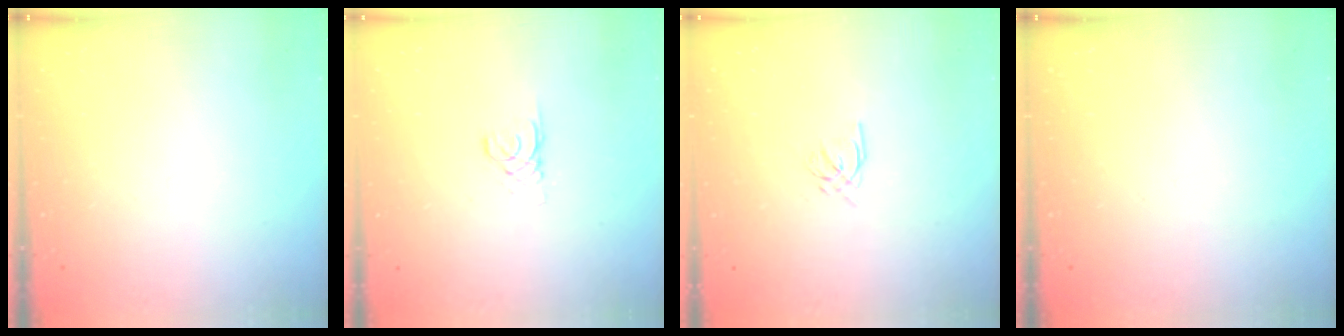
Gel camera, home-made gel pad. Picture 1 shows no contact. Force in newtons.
{"total": 1.3, "press": 1.3, "slide": 0.1}
{"total": 2.4, "press": 2.4, "slide": 0.3}
{"total": 0.0}